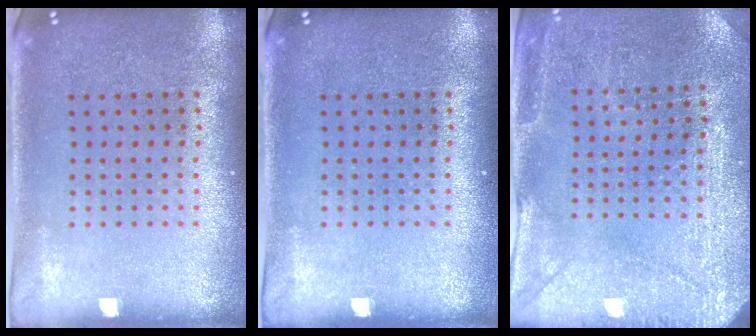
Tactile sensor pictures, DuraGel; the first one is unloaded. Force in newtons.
{"total": 0.0}
{"total": 2.9, "press": 2.8, "slide": 0.6}